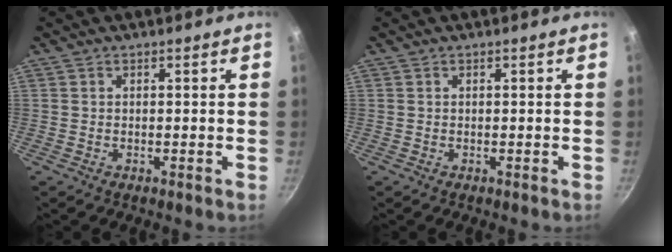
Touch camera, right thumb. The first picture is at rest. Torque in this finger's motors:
{"motor_torque": [-0.12, -0.12, 0.17, 0.03, 0.04]}